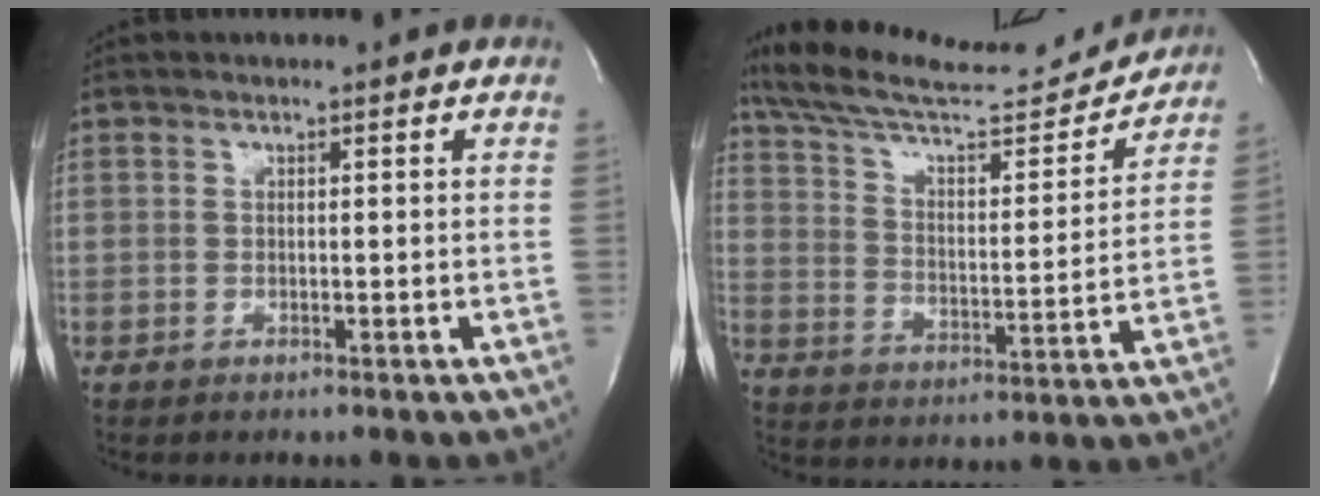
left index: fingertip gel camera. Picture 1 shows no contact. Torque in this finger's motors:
{"motor_torque": [0.21, -0.28, 0.04, -0.01]}